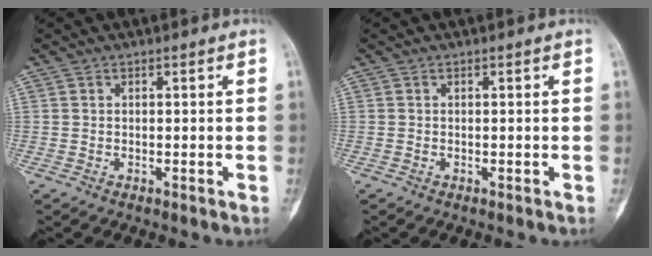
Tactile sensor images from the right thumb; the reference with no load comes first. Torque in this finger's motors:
{"motor_torque": [0.08, 0.03, -0.09, 0.09, 0.05]}